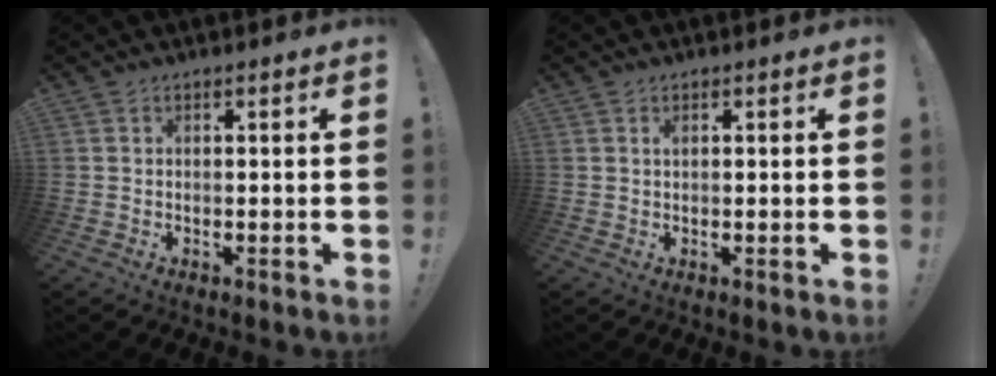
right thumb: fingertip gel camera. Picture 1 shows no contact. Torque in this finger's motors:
{"motor_torque": [-0.06, 0.16, 0.06, -0.14, 0.03]}